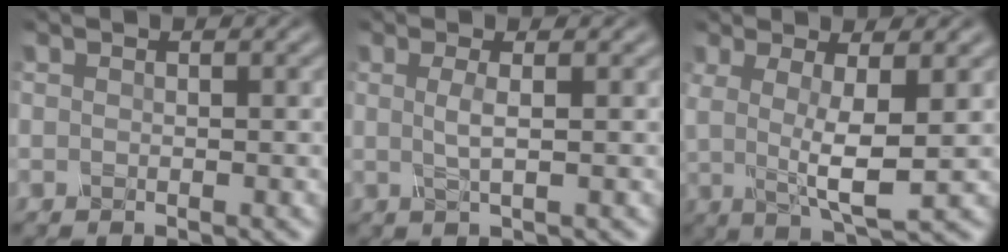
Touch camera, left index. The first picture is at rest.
{"total": 1.8, "force": [0.3, 0.5, 1.7], "torque": [-0.034, -0.002, 0.003]}
{"total": 4.8, "force": [0.6, 1.1, 4.7], "torque": [-0.092, -0.007, 0.015]}